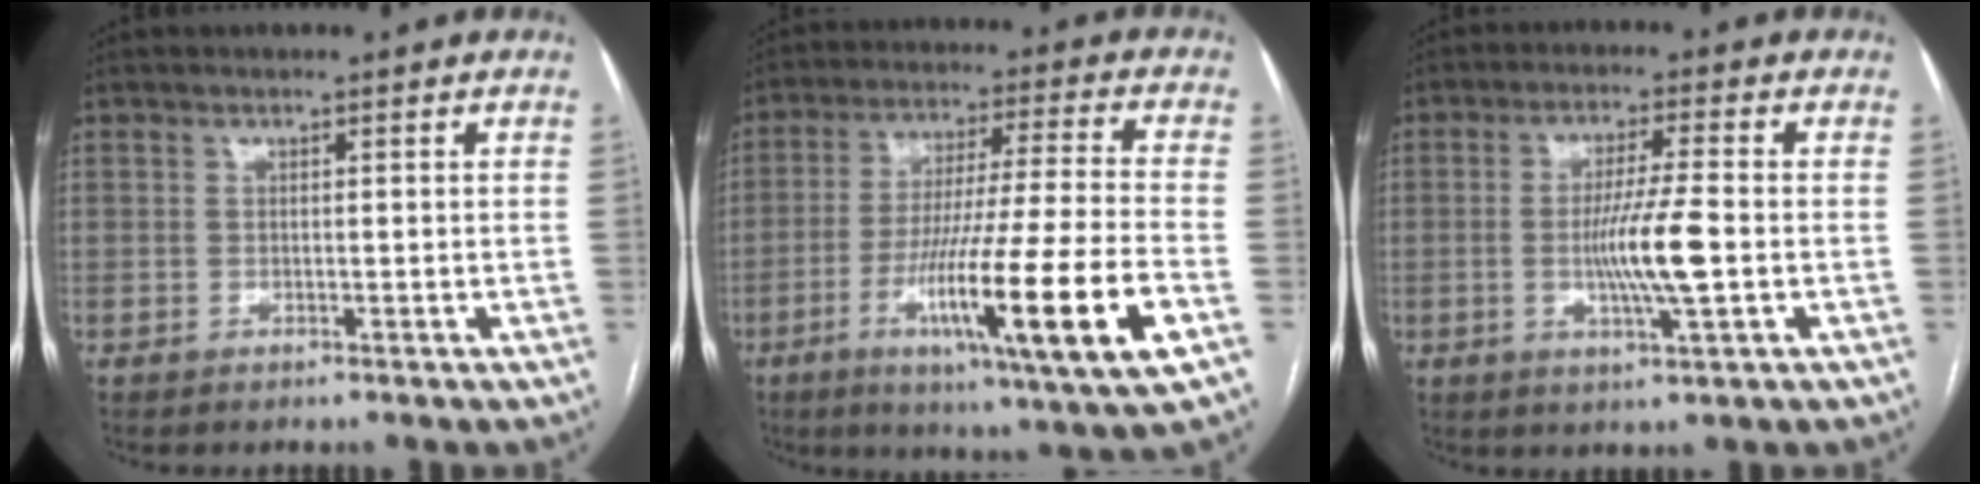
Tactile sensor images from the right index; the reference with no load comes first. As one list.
[{"total": 20.4, "force": [-7.3, -0.6, 19.0], "torque": [-0.323, -0.032, -0.124]}, {"total": 8.2, "force": [-1.2, 0.0, 8.1], "torque": [-0.153, -0.009, -0.023]}]